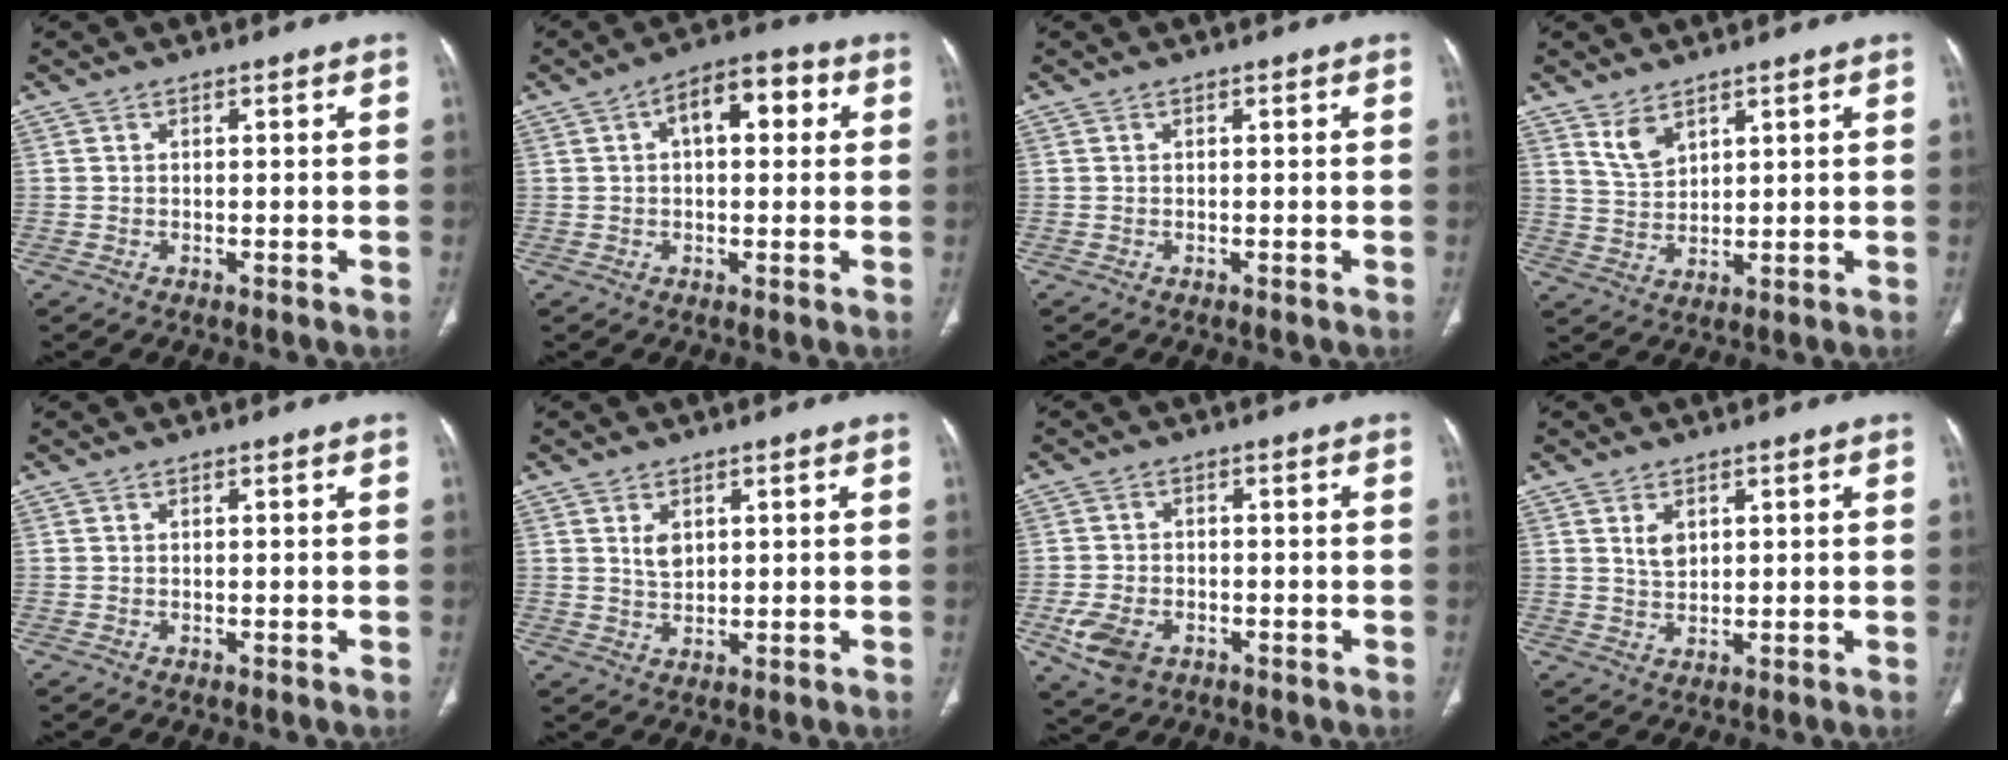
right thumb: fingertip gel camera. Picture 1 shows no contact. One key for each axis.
{"total": 9.1, "fx": 2.3, "fy": 4.7, "fz": 7.4, "tx": -0.091, "ty": 0.026, "tz": 0.028}
{"total": 0.0}
{"total": 4.6, "fx": 3.2, "fy": 2.3, "fz": 2.4, "tx": -0.037, "ty": -0.022, "tz": 0.071}
{"total": 0.0}
{"total": 3.2, "fx": 1.2, "fy": 2.1, "fz": 2.2, "tx": -0.032, "ty": -0.010, "tz": 0.028}
{"total": 7.0, "fx": -2.9, "fy": 4.7, "fz": 4.3, "tx": -0.089, "ty": 0.007, "tz": -0.045}
{"total": 3.3, "fx": 1.3, "fy": 2.1, "fz": 2.1, "tx": -0.031, "ty": -0.010, "tz": 0.030}